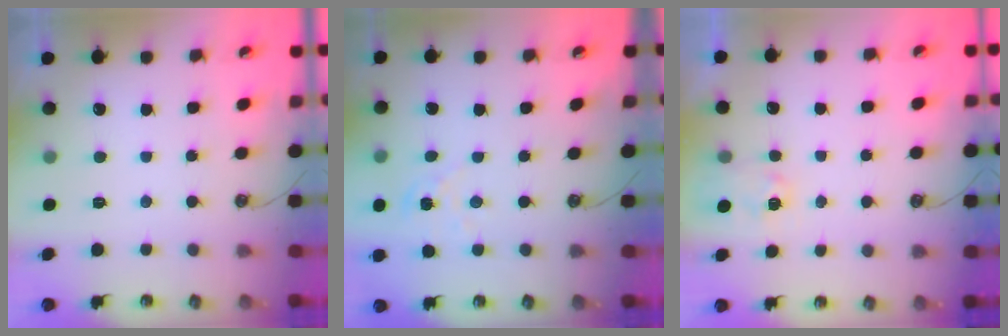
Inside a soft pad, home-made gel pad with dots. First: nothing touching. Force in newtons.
{"total": 1.6, "press": 1.6, "slide": 0.2}
{"total": 2.6, "press": 2.6, "slide": 0.4}